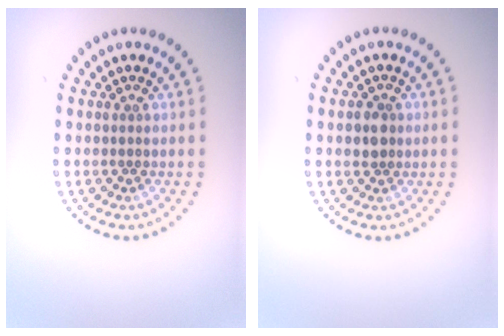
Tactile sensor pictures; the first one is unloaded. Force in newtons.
{"total": 1.8, "press": 1.7, "slide": 0.7}